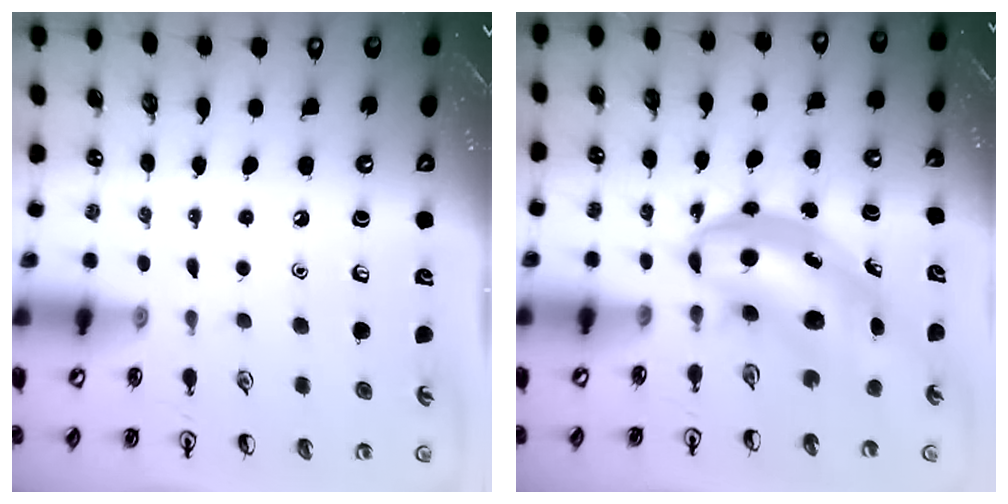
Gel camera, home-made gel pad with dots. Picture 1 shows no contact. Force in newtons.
{"total": 6.6, "press": 6.5, "slide": 1.5}